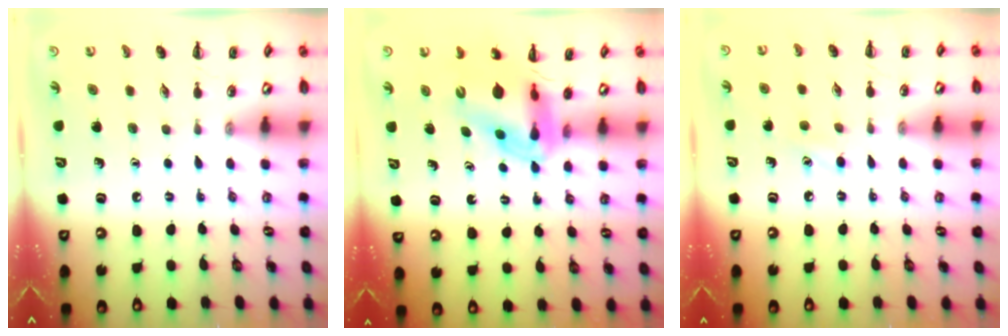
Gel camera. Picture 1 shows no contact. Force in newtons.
{"total": 11.8, "press": 11.2, "slide": 3.6}
{"total": 2.4, "press": 2.3, "slide": 0.8}